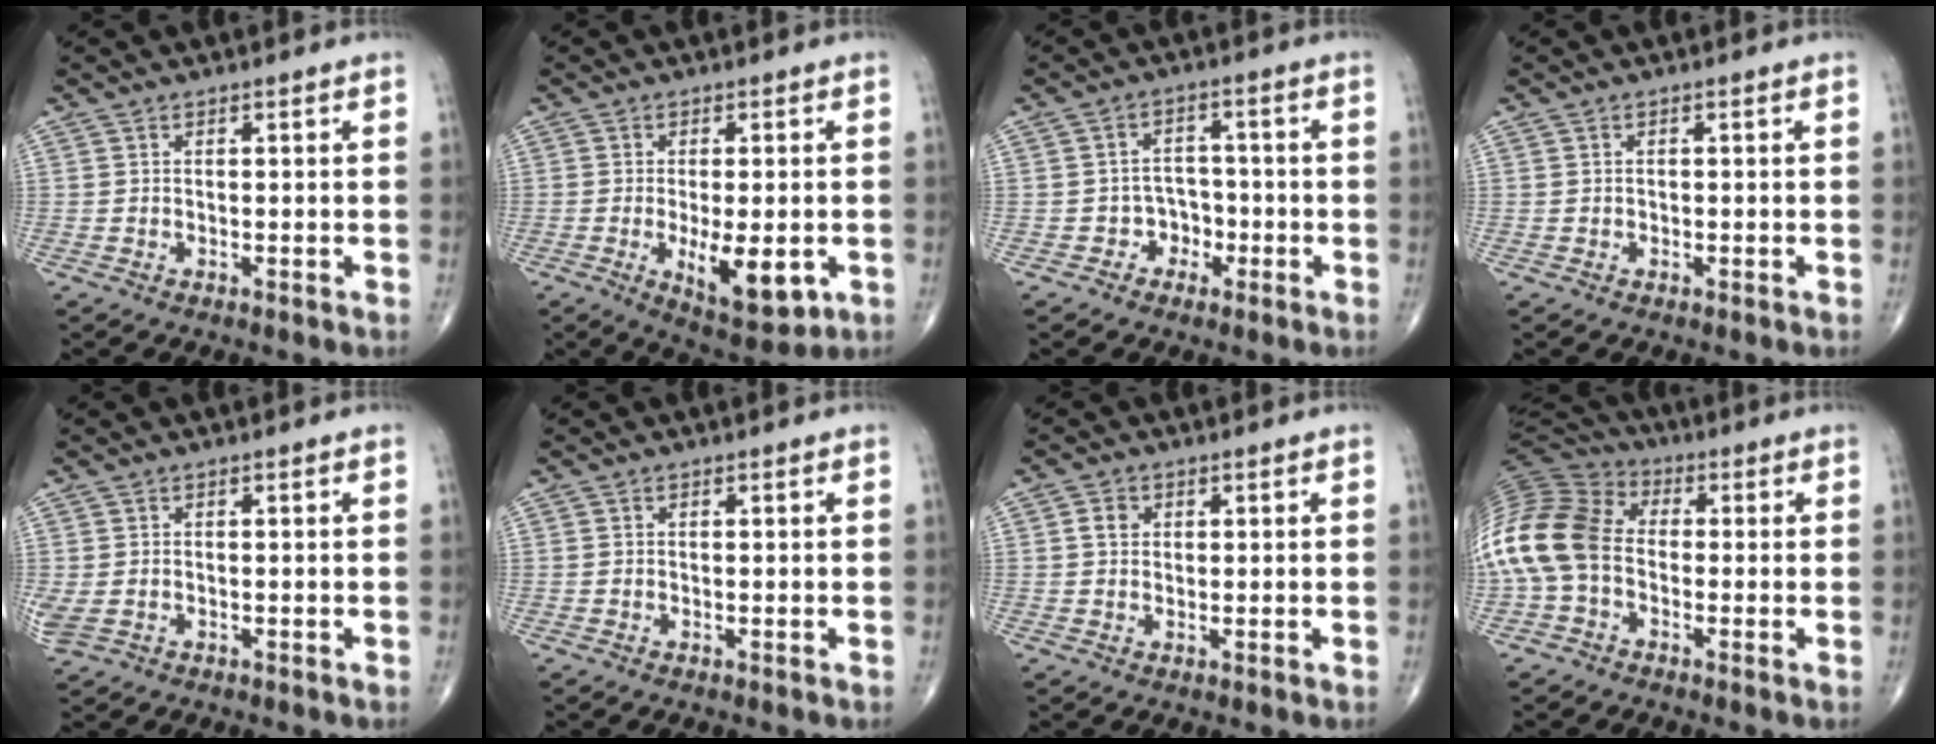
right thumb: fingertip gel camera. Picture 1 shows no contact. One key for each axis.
{"total": 10.5, "fx": -2.6, "fy": 4.3, "fz": 9.3, "tx": -0.128, "ty": -0.016, "tz": -0.029}
{"total": 4.4, "fx": -1.8, "fy": 3.8, "fz": 1.1, "tx": 0.016, "ty": 0.023, "tz": -0.032}
{"total": 0.5, "fx": 0.0, "fy": 0.5, "fz": 0.2, "tx": 0.000, "ty": 0.002, "tz": 0.002}
{"total": 2.8, "fx": -0.3, "fy": 2.0, "fz": 1.9, "tx": -0.059, "ty": 0.001, "tz": 0.003}
{"total": 0.0}
{"total": 2.5, "fx": 0.7, "fy": 2.0, "fz": 1.4, "tx": -0.016, "ty": 0.002, "tz": 0.012}
{"total": 17.0, "fx": -2.1, "fy": 12.2, "fz": 11.6, "tx": -0.263, "ty": 0.038, "tz": -0.049}